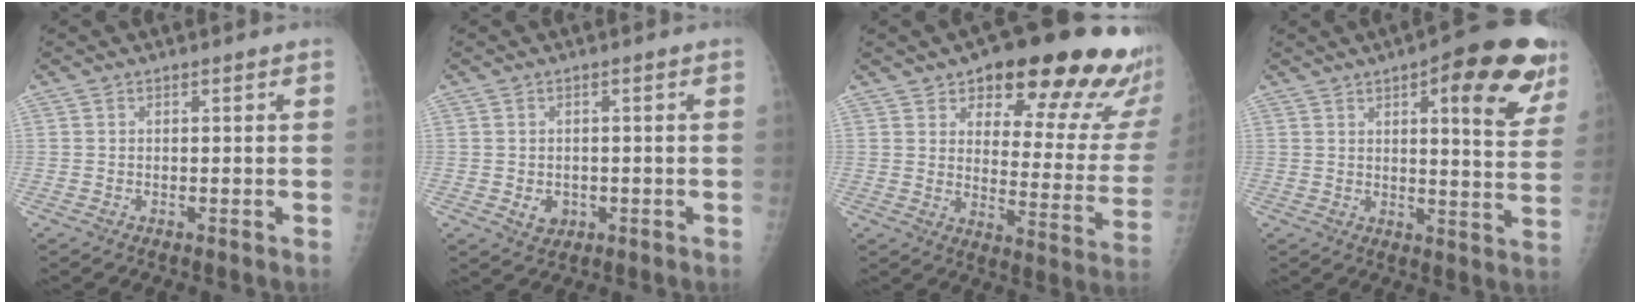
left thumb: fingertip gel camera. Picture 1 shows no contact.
{"total": 3.0, "force": [-0.6, 2.5, 1.5], "torque": [-0.011, 0.000, 0.001]}
{"total": 23.9, "force": [15.9, 8.2, 15.8], "torque": [-0.153, -0.079, 0.202]}
{"total": 18.1, "force": [9.1, 5.4, 14.7], "torque": [-0.146, -0.031, 0.110]}